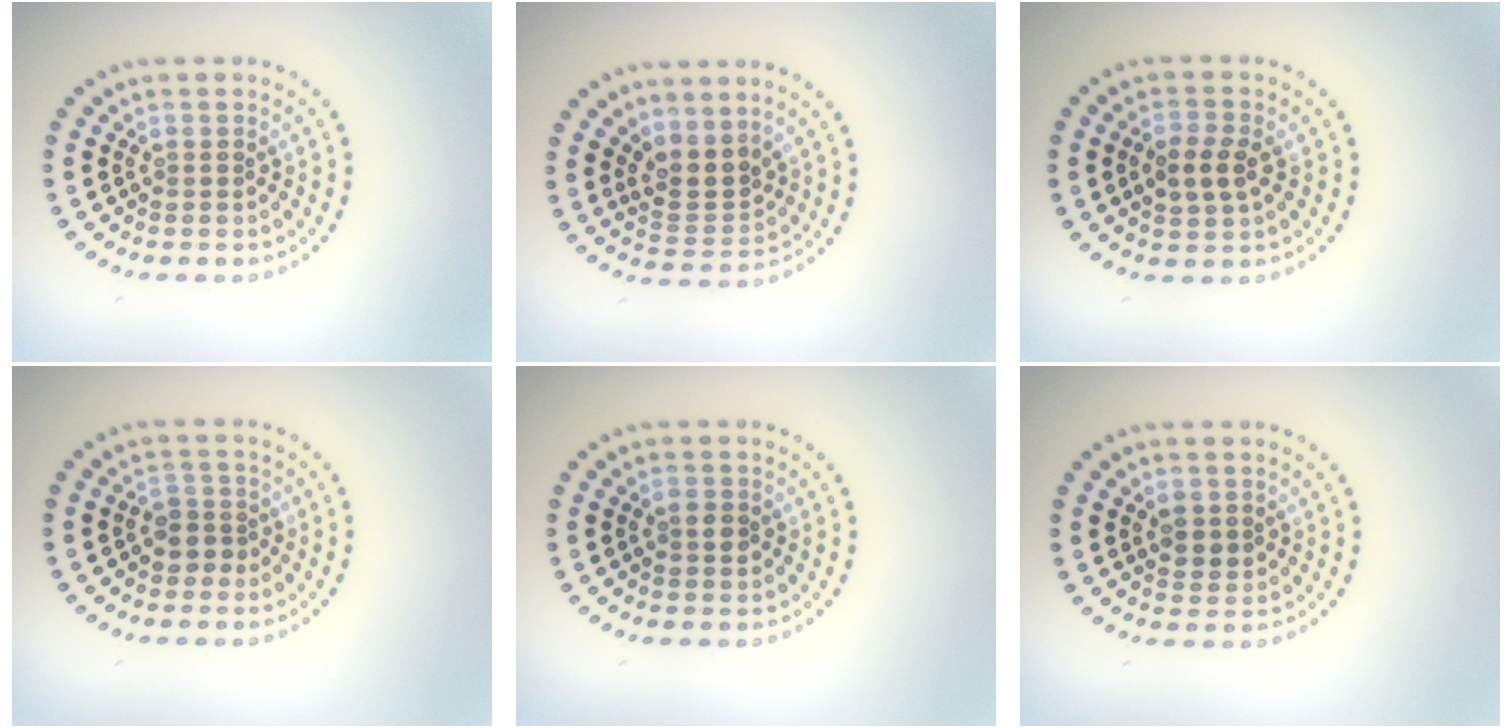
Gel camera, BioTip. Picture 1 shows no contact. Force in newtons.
{"total": 2.9, "press": 2.5, "slide": 1.5}
{"total": 2.8, "press": 2.8, "slide": 0.3}
{"total": 2.0, "press": 1.7, "slide": 1.0}
{"total": 1.3, "press": 1.3, "slide": 0.0}
{"total": 1.8, "press": 1.8, "slide": 0.4}